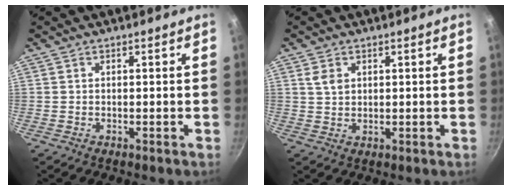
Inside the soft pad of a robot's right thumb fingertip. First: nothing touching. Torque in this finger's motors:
{"motor_torque": [0.11, 0.02, 0.00, -0.10, 0.03]}